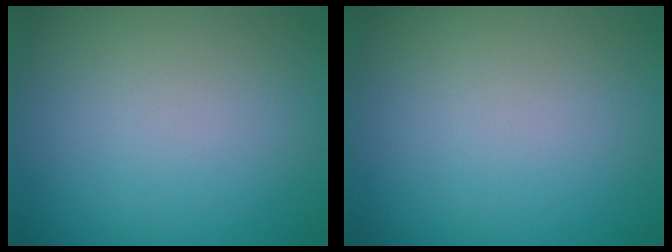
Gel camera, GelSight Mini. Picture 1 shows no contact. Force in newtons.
{"total": 0.0}